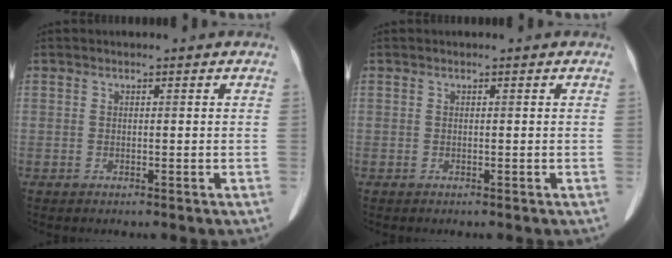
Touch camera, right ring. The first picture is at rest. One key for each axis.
{"total": 0.0}